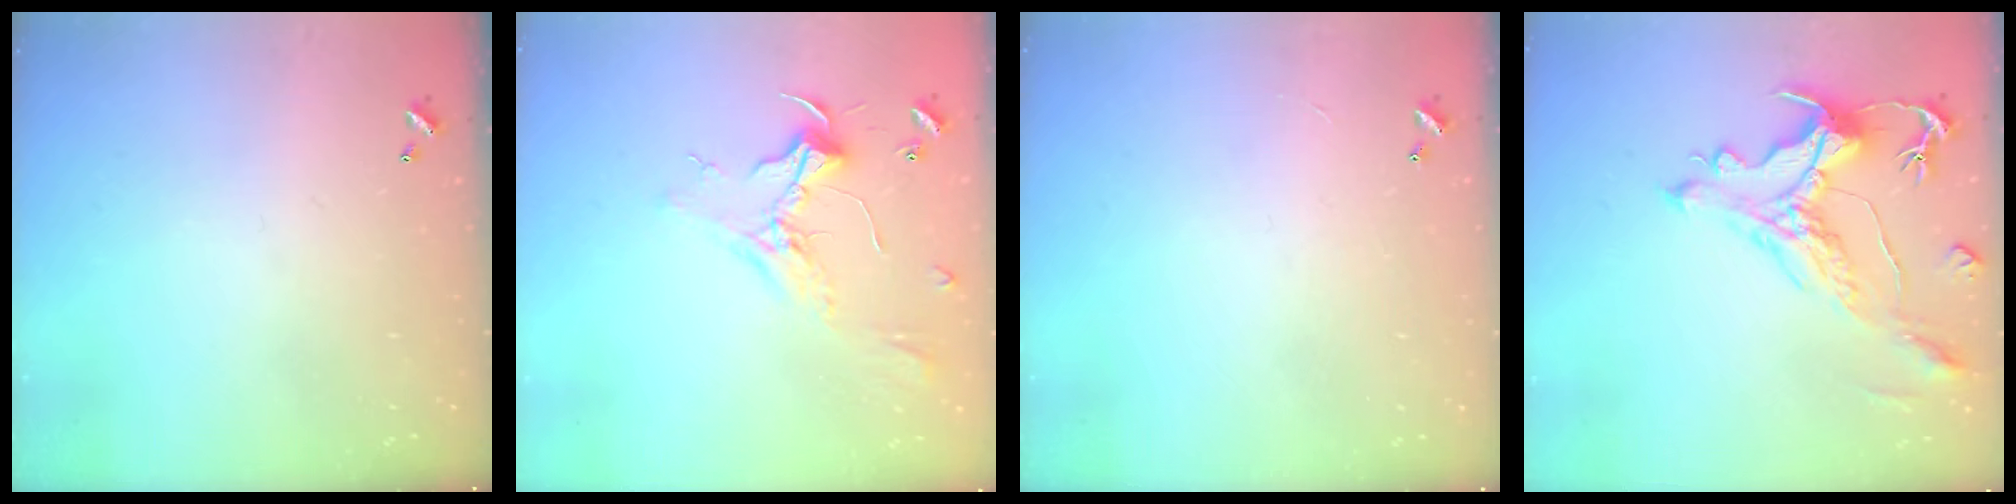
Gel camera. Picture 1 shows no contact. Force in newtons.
{"total": 2.4, "press": 2.3, "slide": 0.7}
{"total": 1.3, "press": 1.2, "slide": 0.5}
{"total": 2.2, "press": 1.7, "slide": 1.4}